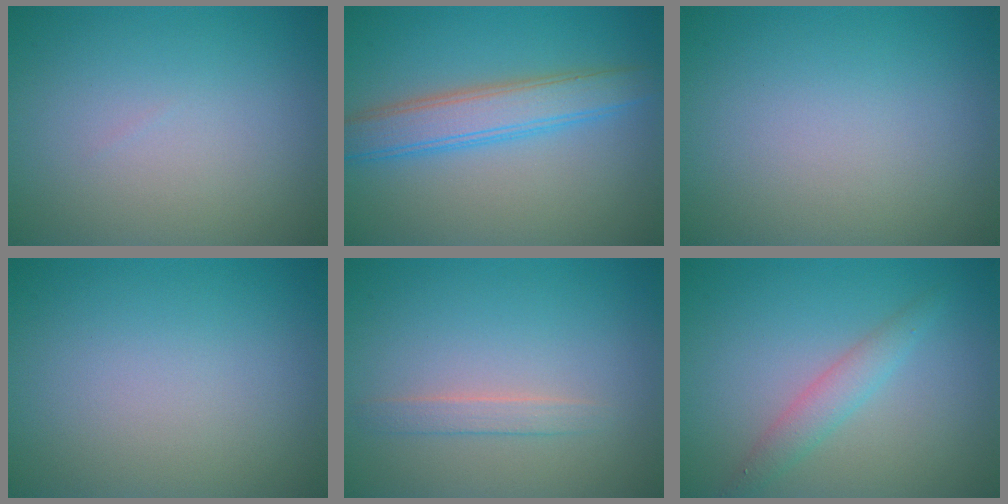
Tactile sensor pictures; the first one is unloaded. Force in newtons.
{"total": 4.5, "press": 4.5, "slide": 0.2}
{"total": 0.0}
{"total": 0.0}
{"total": 1.3, "press": 1.3, "slide": 0.1}
{"total": 2.2, "press": 2.2, "slide": 0.0}